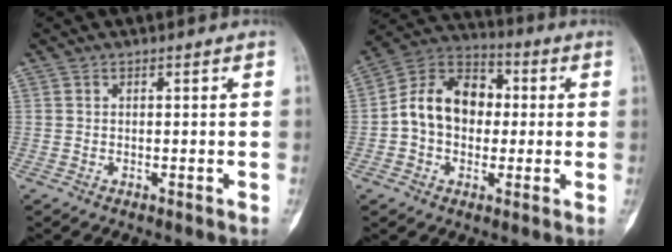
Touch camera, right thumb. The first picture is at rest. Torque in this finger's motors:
{"motor_torque": [0.36, 0.29, 0.87, 0.04, 0.11]}